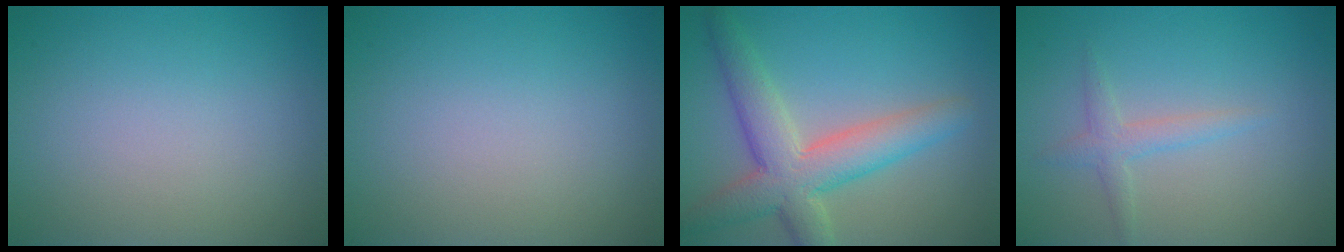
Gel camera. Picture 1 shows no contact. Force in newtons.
{"total": 0.0}
{"total": 6.5, "press": 6.5, "slide": 0.4}
{"total": 1.7, "press": 1.7, "slide": 0.1}